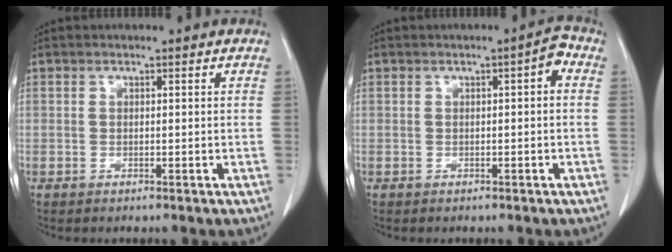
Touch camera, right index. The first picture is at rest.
{"total": 2.8, "force": [0.5, 0.6, 2.7], "torque": [-0.036, 0.011, 0.004]}